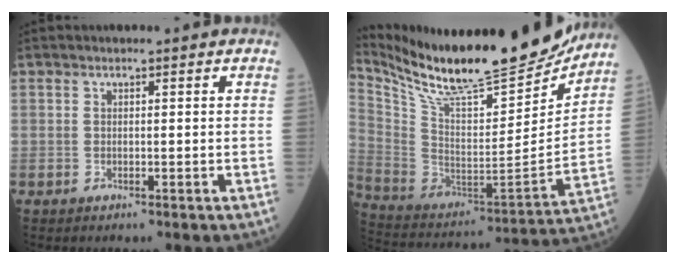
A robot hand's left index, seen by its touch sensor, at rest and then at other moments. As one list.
[{"total": 26.6, "force": [23.3, 4.2, 12.3], "torque": [-0.234, -0.049, 0.366]}]